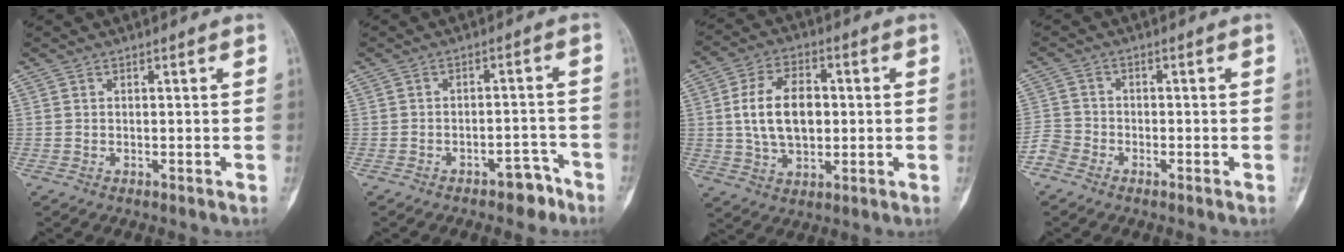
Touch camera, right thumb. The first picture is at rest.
{"total": 4.8, "force": [-3.4, 2.4, 2.4], "torque": [-0.016, 0.040, -0.043]}
{"total": 12.1, "force": [0.7, 7.6, 9.4], "torque": [-0.154, 0.008, 0.017]}
{"total": 3.1, "force": [-2.4, 1.9, 0.6], "torque": [-0.006, 0.007, -0.059]}